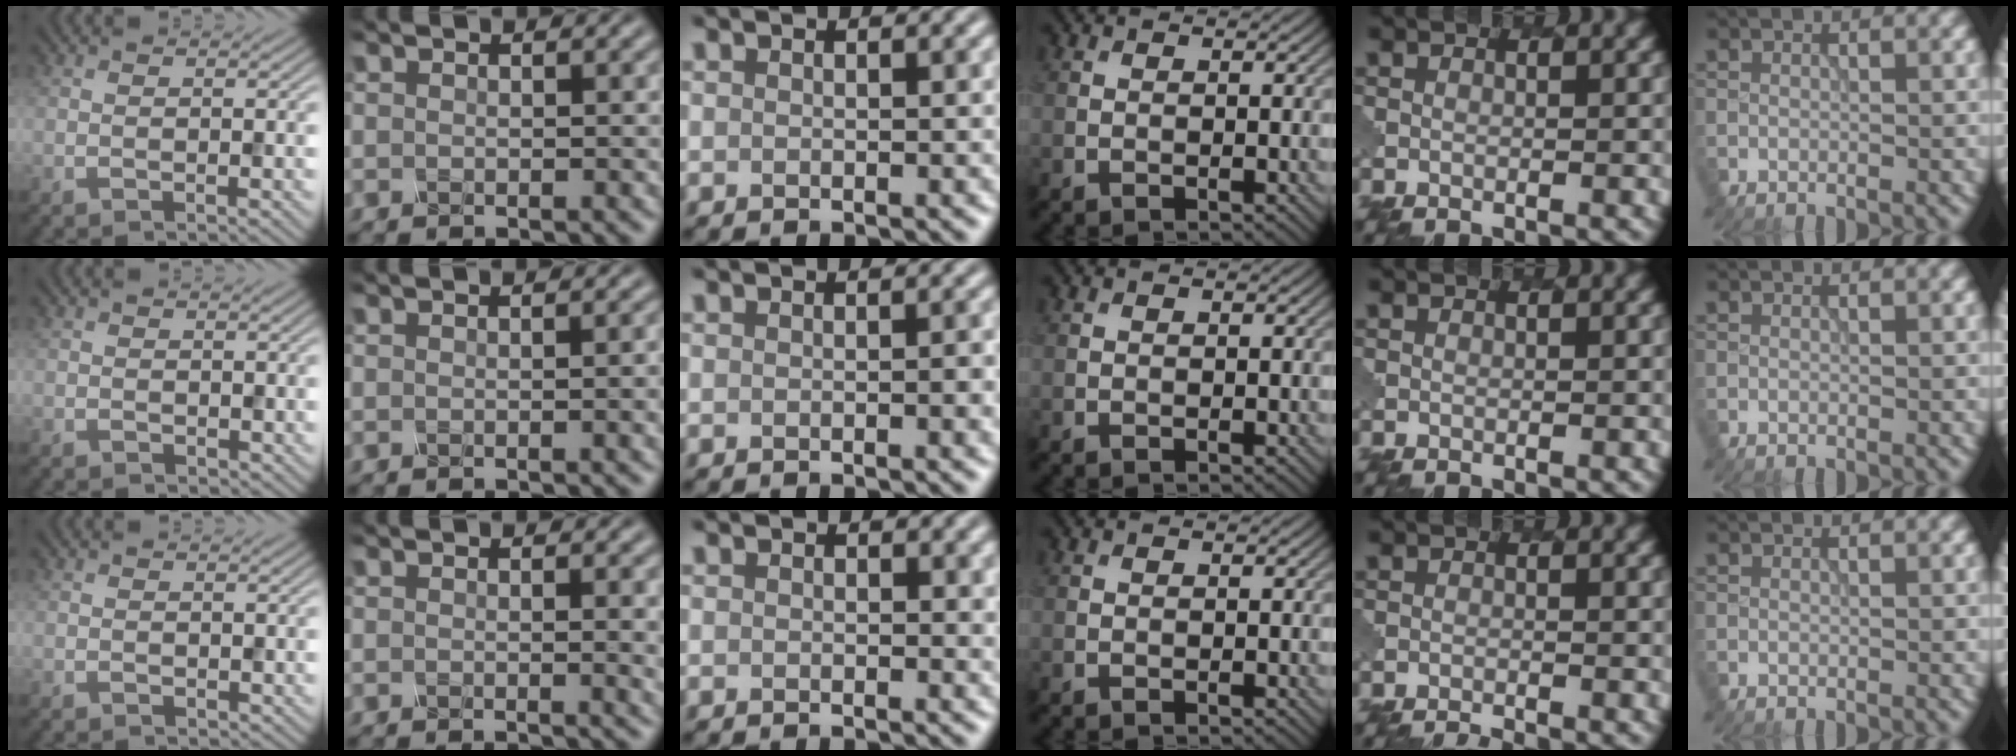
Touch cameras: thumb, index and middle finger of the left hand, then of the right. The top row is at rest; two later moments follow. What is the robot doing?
{"motion": "unscrew", "object": "spray bottle"}